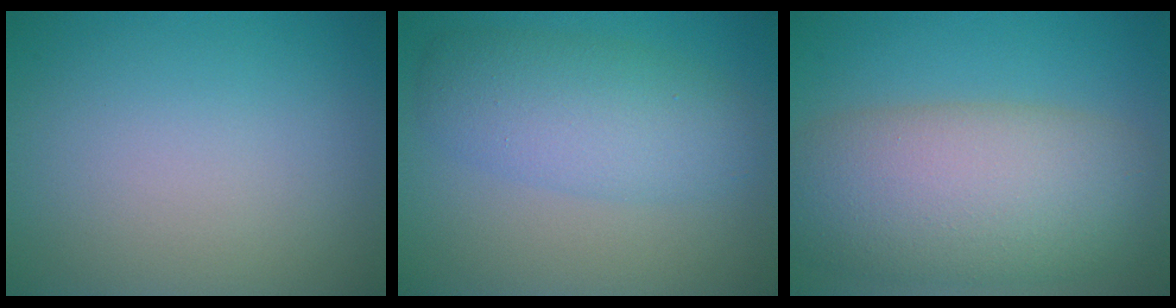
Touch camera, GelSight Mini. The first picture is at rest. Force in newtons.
{"total": 5.2, "press": 5.2, "slide": 0.2}
{"total": 10.1, "press": 10.1, "slide": 0.6}